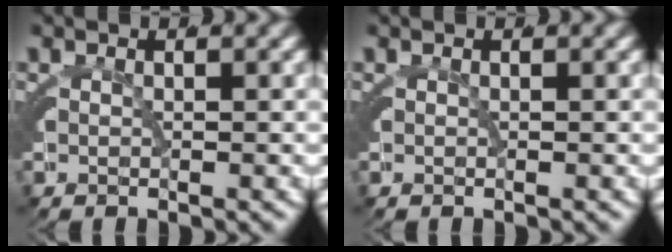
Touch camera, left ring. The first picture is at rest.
{"total": 0.0}